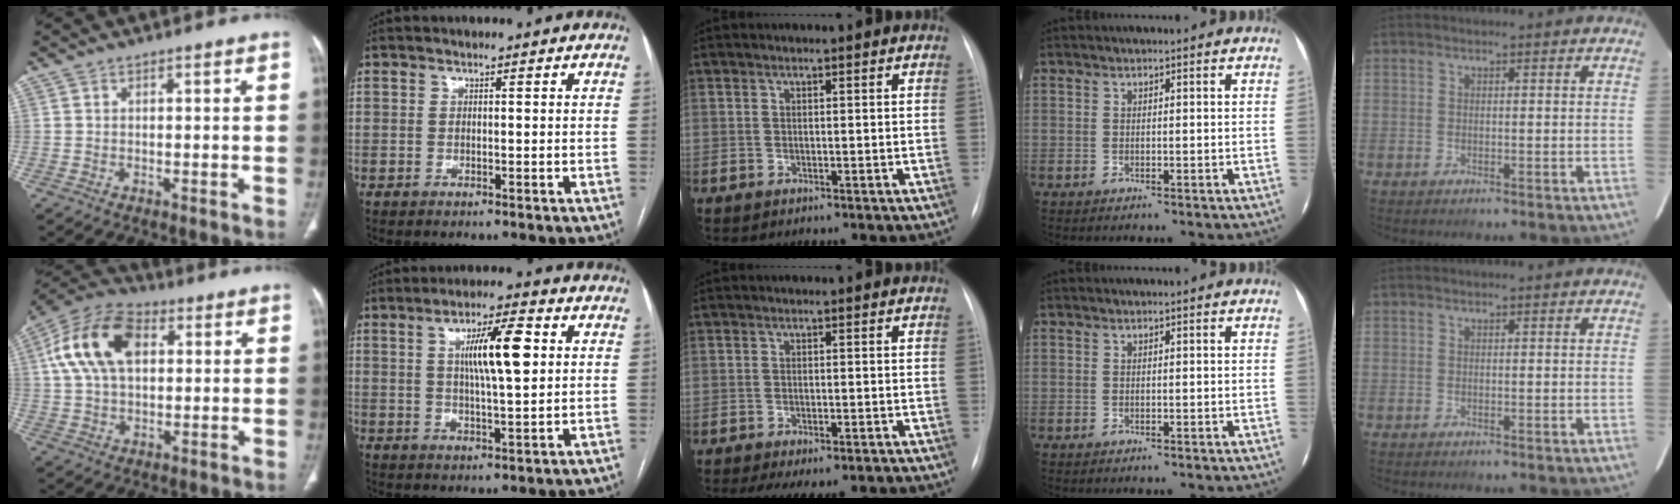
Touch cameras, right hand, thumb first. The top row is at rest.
{"thumb": {"total": 15.4, "force": [3.8, 9.5, 11.5], "torque": [-0.215, 0.020, 0.063]}, "index": {"total": 9.5, "force": [2.3, 1.3, 9.1], "torque": [-0.157, 0.007, 0.039]}, "middle": {"total": 8.4, "force": [-6.6, 2.8, 4.4], "torque": [-0.056, -0.001, -0.087]}}